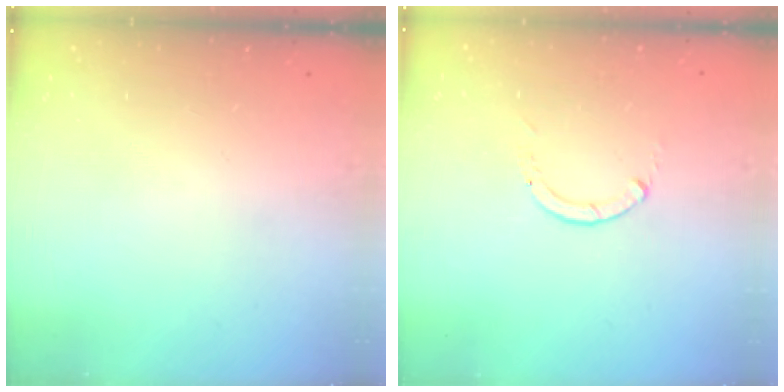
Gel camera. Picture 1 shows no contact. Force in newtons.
{"total": 0.0}